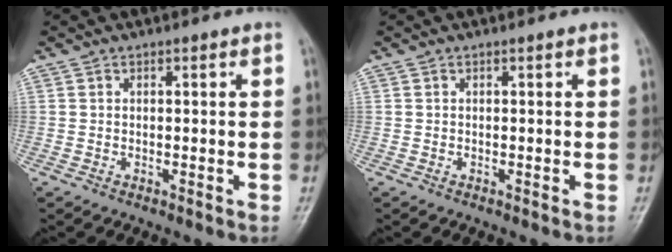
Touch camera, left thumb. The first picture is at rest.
{"total": 0.0}